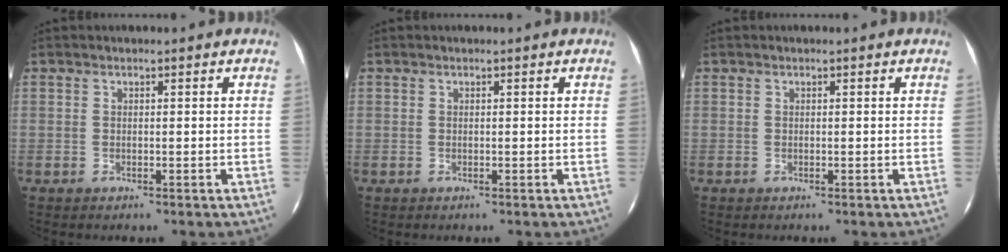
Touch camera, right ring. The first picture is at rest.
{"total": 0.0}
{"total": 0.0}